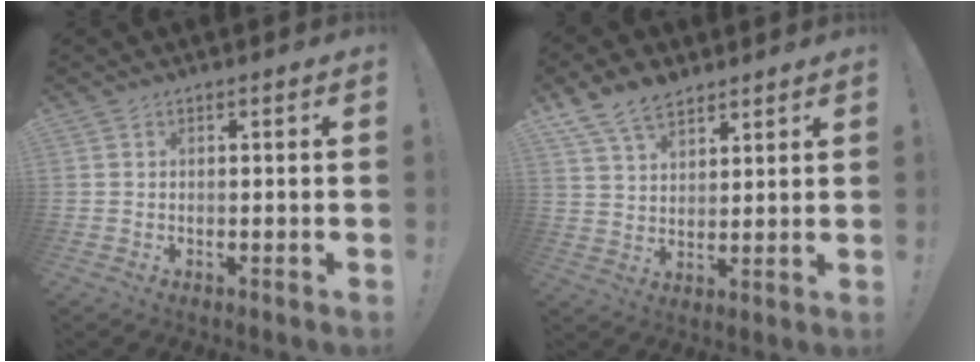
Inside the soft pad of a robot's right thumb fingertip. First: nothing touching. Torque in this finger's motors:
{"motor_torque": [-0.79, 1.77, 0.31, 0.21, 0.35]}